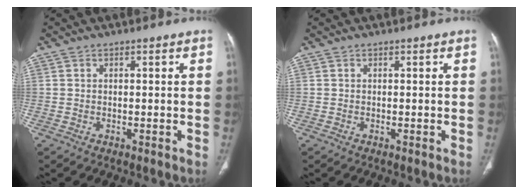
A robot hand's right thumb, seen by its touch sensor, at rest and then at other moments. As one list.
[{"total": 0.0}]